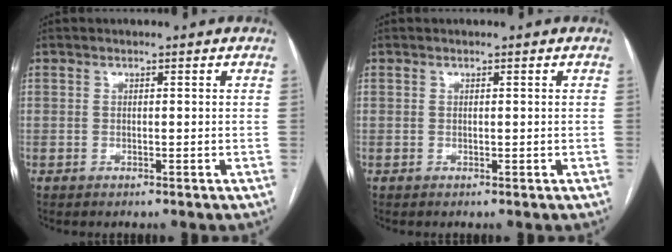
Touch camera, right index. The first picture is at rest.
{"total": 0.0}